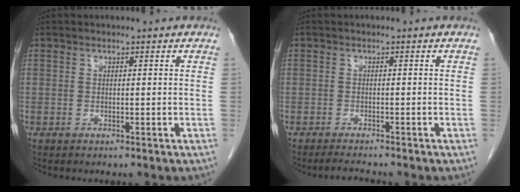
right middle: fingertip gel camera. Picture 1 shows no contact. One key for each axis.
{"total": 2.2, "fx": -2.1, "fy": -0.1, "fz": 0.7, "tx": -0.020, "ty": -0.011, "tz": -0.035}